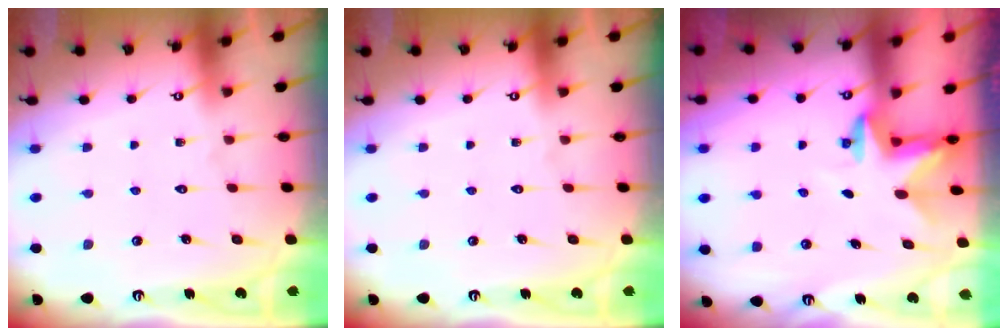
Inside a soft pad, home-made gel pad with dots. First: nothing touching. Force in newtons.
{"total": 0.0}
{"total": 2.5, "press": 2.5, "slide": 0.4}